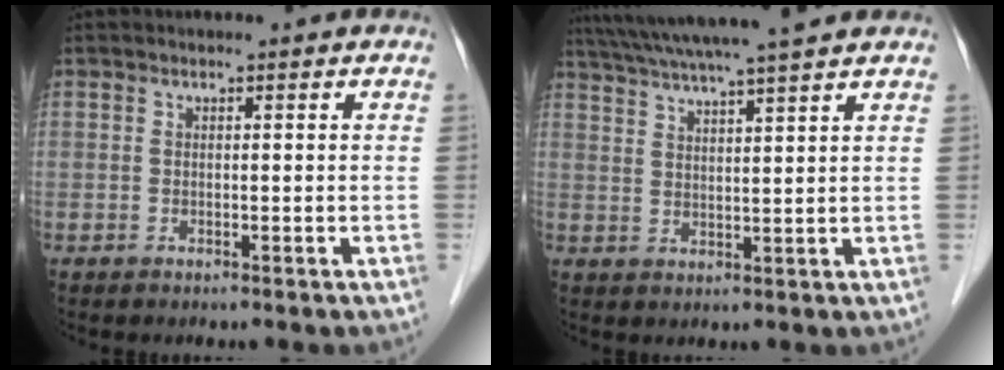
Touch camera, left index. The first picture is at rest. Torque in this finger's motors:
{"motor_torque": [-0.11, -0.91, 0.61, 0.15]}